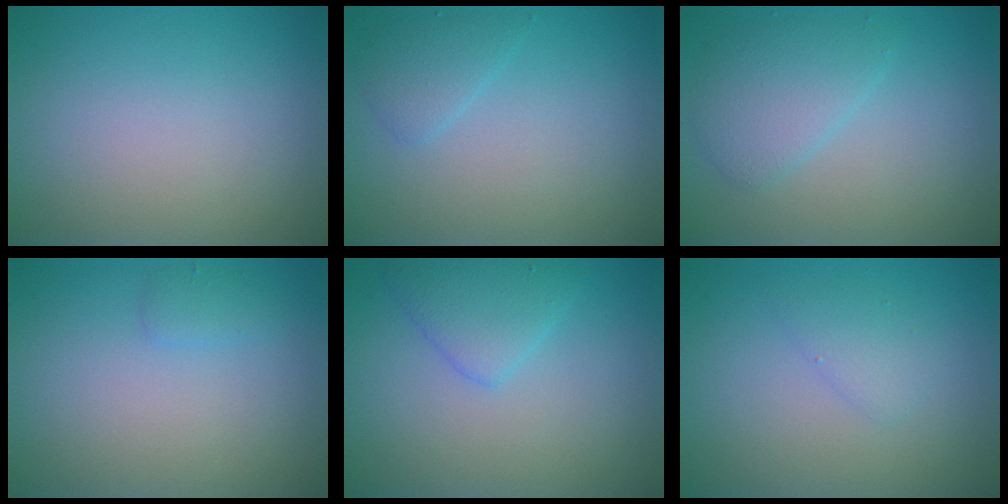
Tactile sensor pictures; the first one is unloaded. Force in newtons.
{"total": 1.7, "press": 1.7, "slide": 0.1}
{"total": 3.0, "press": 3.0, "slide": 0.2}
{"total": 1.0, "press": 0.9, "slide": 0.1}
{"total": 2.7, "press": 2.7, "slide": 0.2}
{"total": 1.5, "press": 1.5, "slide": 0.1}